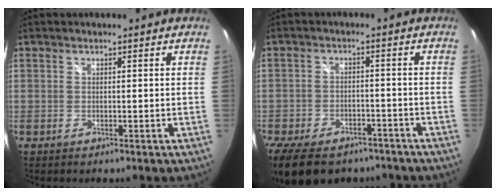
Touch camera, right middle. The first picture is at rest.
{"total": 17.2, "force": [-12.6, 8.8, 7.9], "torque": [-0.189, -0.021, -0.186]}